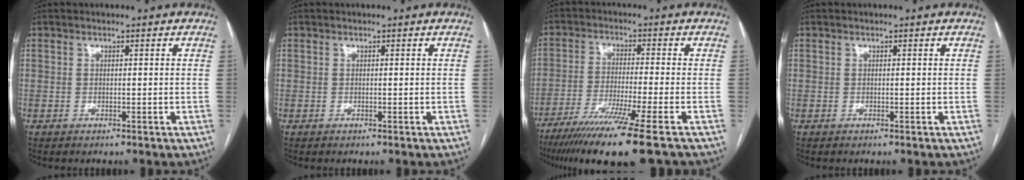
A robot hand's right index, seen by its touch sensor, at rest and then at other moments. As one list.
[{"total": 0.0}, {"total": 14.2, "force": [-10.2, -1.4, 9.8], "torque": [-0.172, -0.045, -0.167]}, {"total": 0.0}]